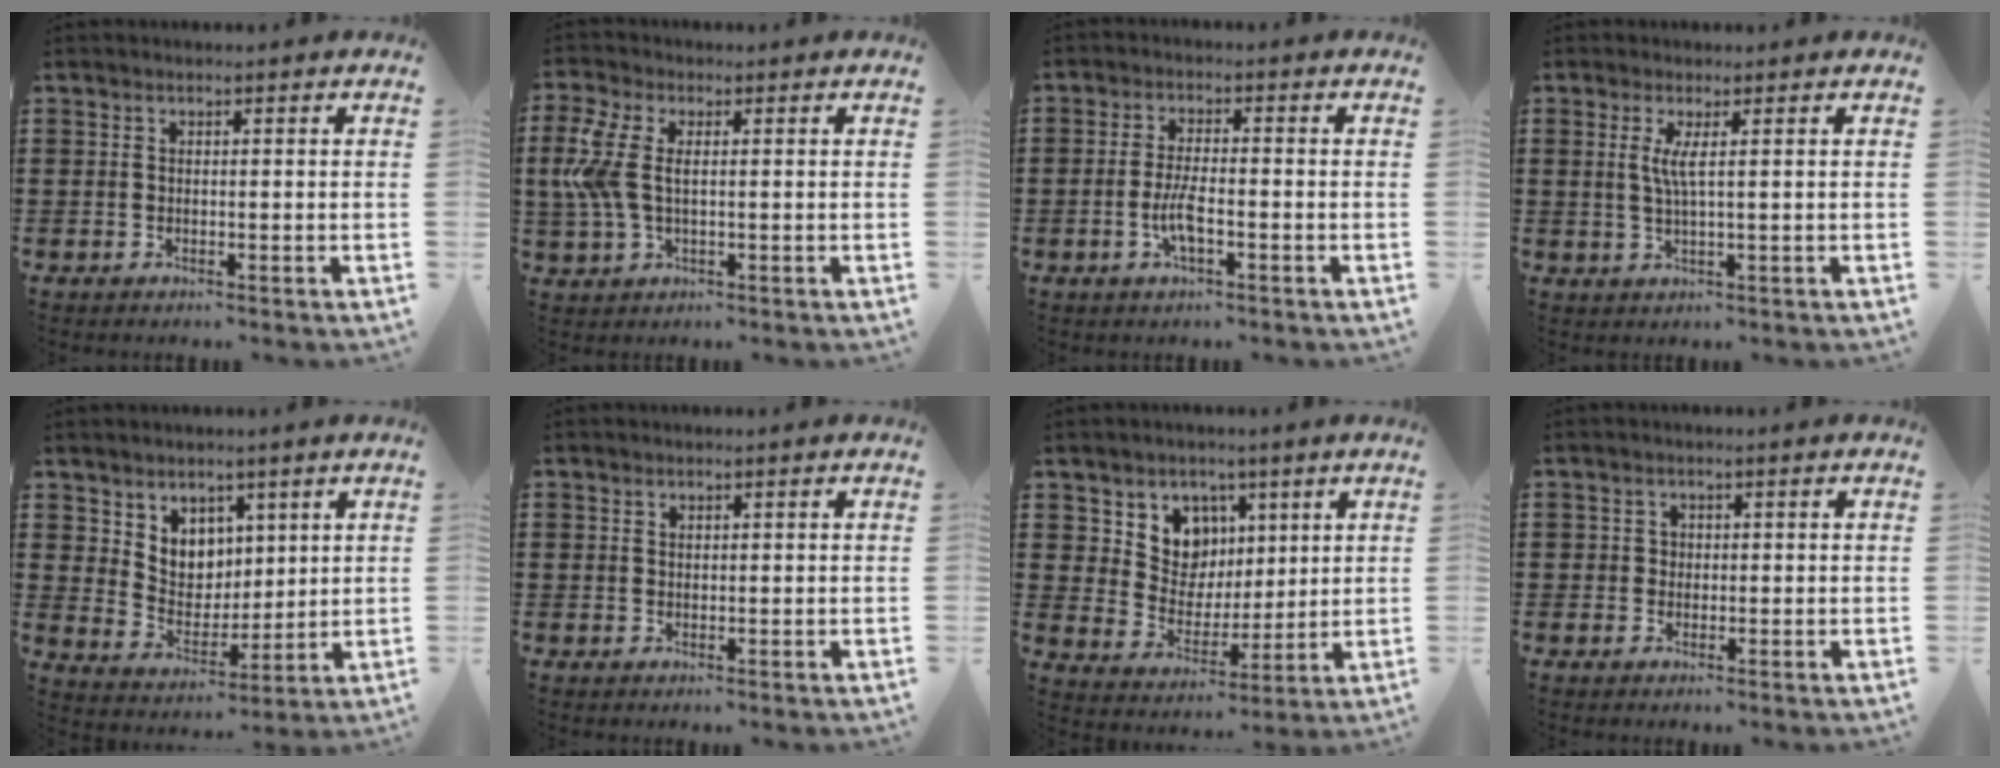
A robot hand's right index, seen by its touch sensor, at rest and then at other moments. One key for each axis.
{"total": 6.5, "fx": 0.9, "fy": 3.3, "fz": 5.6, "tx": -0.154, "ty": -0.007, "tz": 0.004}
{"total": 4.3, "fx": -1.3, "fy": 1.1, "fz": 3.9, "tx": -0.088, "ty": -0.004, "tz": -0.030}
{"total": 3.0, "fx": 0.6, "fy": -0.1, "fz": 3.0, "tx": -0.062, "ty": -0.006, "tz": 0.009}
{"total": 6.3, "fx": 4.1, "fy": 4.8, "fz": 0.4, "tx": -0.033, "ty": -0.015, "tz": 0.079}
{"total": 0.6, "fx": 0.5, "fy": 0.4, "fz": 0.1, "tx": -0.004, "ty": 0.001, "tz": 0.010}
{"total": 7.5, "fx": 4.1, "fy": 6.2, "fz": 1.0, "tx": -0.057, "ty": -0.018, "tz": 0.077}
{"total": 1.1, "fx": 0.1, "fy": 1.1, "fz": 0.3, "tx": -0.009, "ty": 0.003, "tz": 0.002}